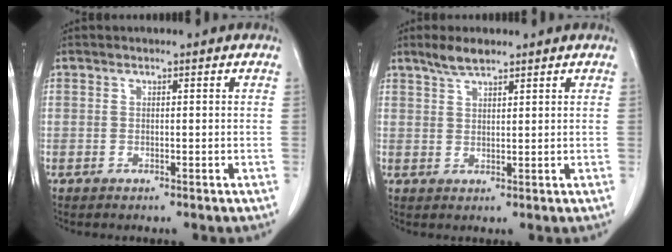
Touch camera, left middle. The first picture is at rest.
{"total": 3.4, "force": [2.8, 0.7, 1.9], "torque": [-0.044, 0.005, 0.054]}